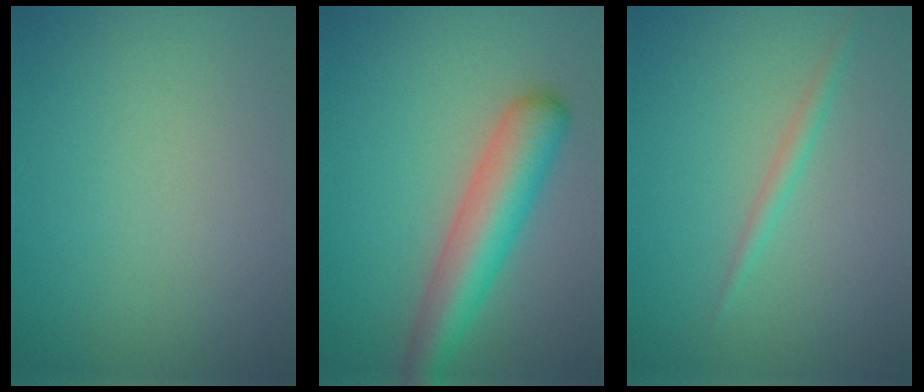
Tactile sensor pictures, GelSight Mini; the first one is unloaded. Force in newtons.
{"total": 5.7, "press": 5.7, "slide": 0.2}
{"total": 1.2, "press": 1.2, "slide": 0.0}